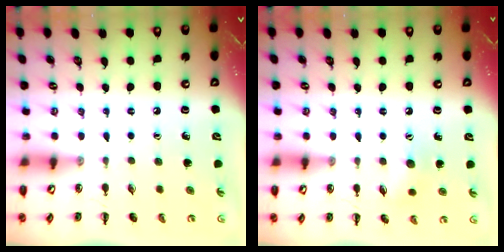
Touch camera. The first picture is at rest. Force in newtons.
{"total": 6.8, "press": 6.7, "slide": 1.1}